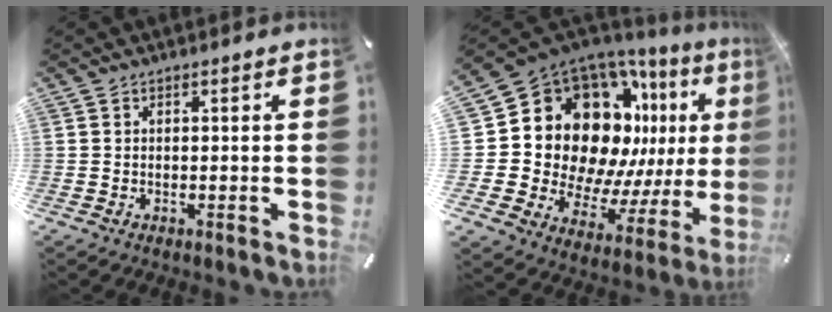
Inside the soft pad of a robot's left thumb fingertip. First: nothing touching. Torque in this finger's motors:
{"motor_torque": [2.17, 2.12, 1.36, 0.66, 0.19]}